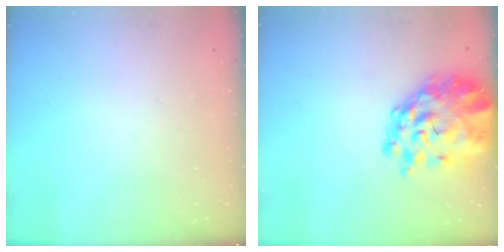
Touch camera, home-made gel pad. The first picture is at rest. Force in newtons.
{"total": 8.2, "press": 7.8, "slide": 2.5}